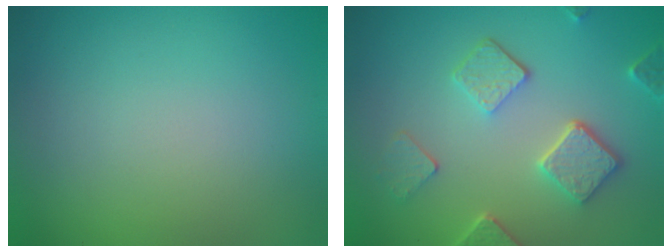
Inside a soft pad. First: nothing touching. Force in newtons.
{"total": 4.9, "press": 3.8, "slide": 3.1}